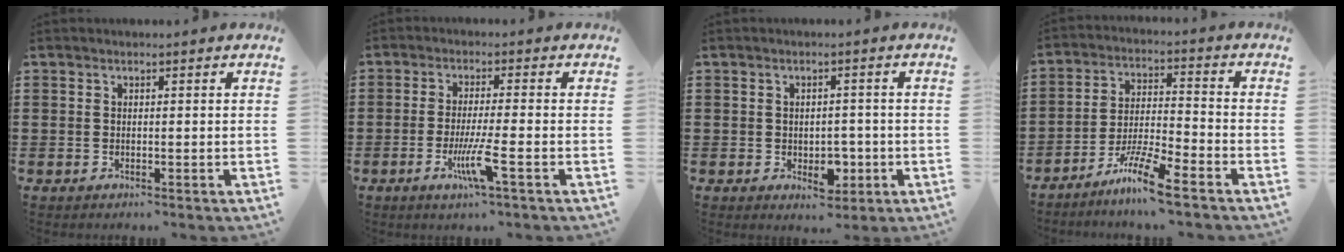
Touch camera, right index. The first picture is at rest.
{"total": 5.9, "force": [-2.4, -0.1, 5.4], "torque": [-0.110, -0.018, -0.047]}
{"total": 3.5, "force": [-1.1, 2.4, 2.3], "torque": [-0.037, 0.000, -0.023]}
{"total": 8.5, "force": [-6.5, 0.5, 5.5], "torque": [-0.116, -0.003, -0.127]}